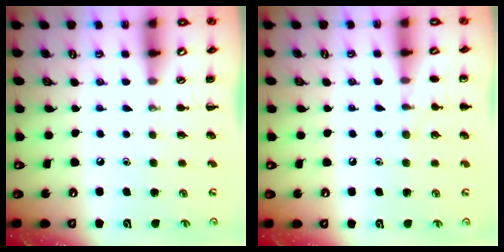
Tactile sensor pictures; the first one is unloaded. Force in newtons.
{"total": 6.7, "press": 6.4, "slide": 1.8}